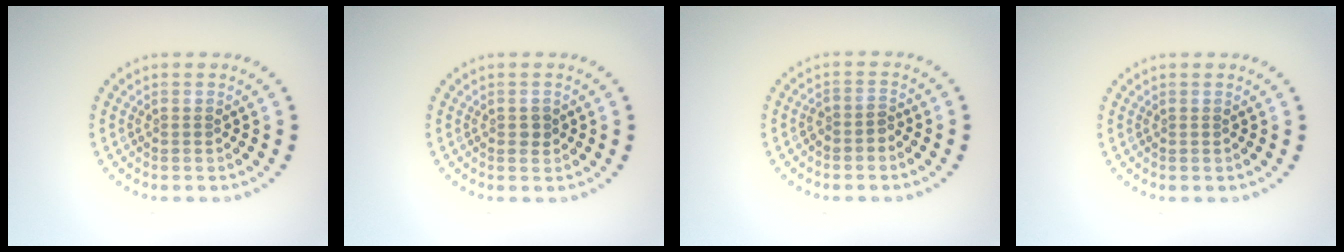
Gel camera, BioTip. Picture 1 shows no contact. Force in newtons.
{"total": 1.0, "press": 1.0, "slide": 0.1}
{"total": 1.5, "press": 1.1, "slide": 0.9}
{"total": 0.0}